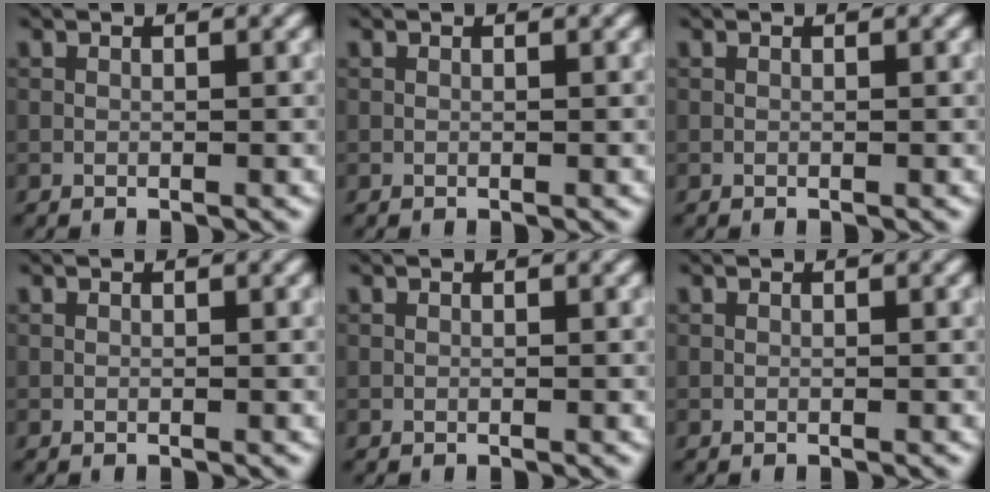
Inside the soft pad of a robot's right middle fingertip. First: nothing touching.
{"total": 0.0}
{"total": 0.0}
{"total": 0.0}
{"total": 0.0}
{"total": 0.0}